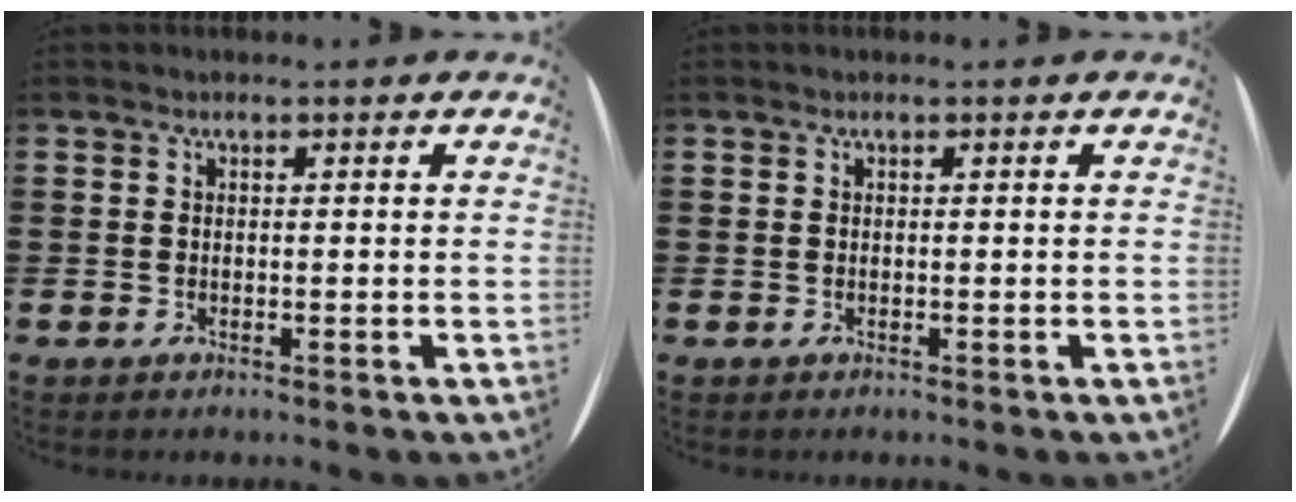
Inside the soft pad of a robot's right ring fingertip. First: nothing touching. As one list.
[{"total": 0.0}]